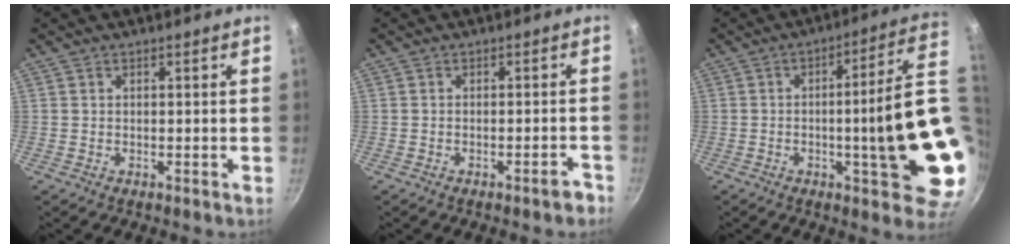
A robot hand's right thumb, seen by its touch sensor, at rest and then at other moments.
{"total": 2.8, "force": [-1.9, 0.6, 1.9], "torque": [-0.017, 0.024, -0.016]}
{"total": 19.7, "force": [-1.6, 3.2, 19.3], "torque": [-0.242, 0.008, -0.019]}